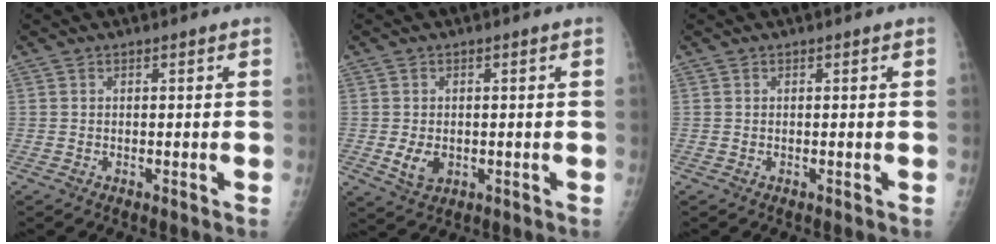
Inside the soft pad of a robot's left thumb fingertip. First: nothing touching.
{"total": 4.0, "force": [-0.6, 2.9, 2.7], "torque": [-0.040, -0.004, -0.002]}
{"total": 0.0}